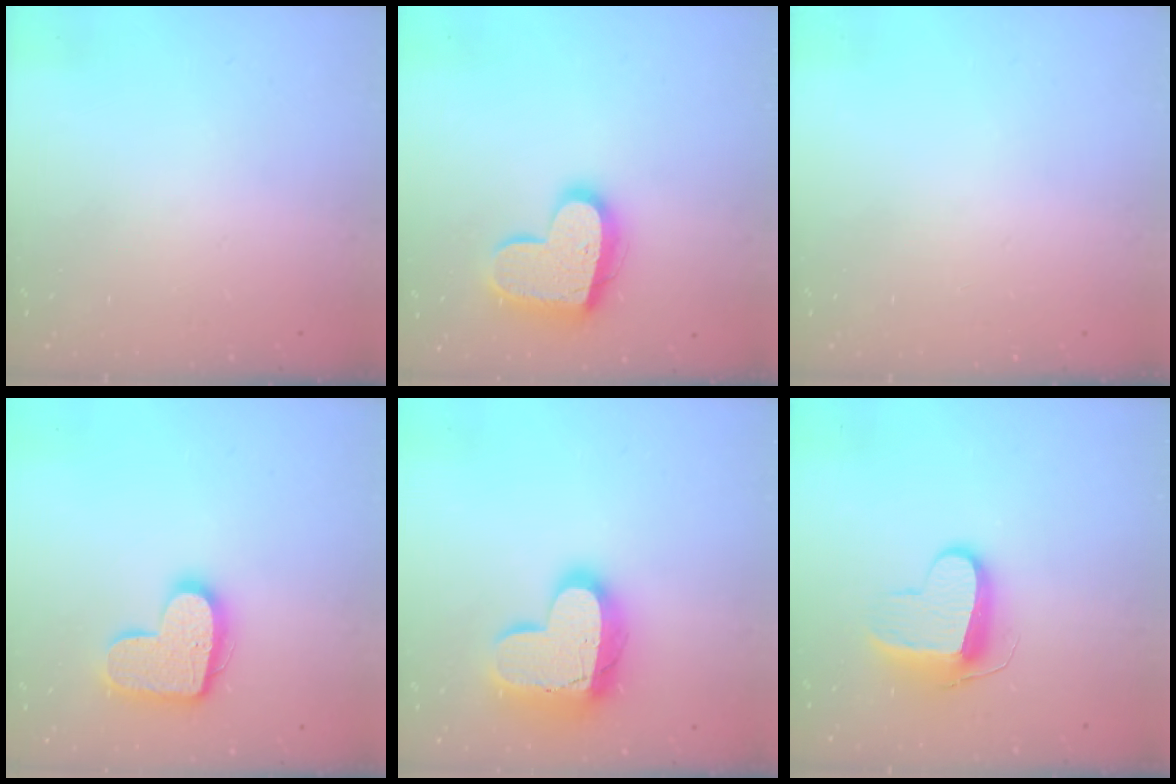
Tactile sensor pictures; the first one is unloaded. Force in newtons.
{"total": 16.3, "press": 16.3, "slide": 1.3}
{"total": 0.0}
{"total": 14.9, "press": 14.9, "slide": 1.0}
{"total": 17.8, "press": 17.8, "slide": 1.5}
{"total": 11.2, "press": 11.2, "slide": 0.8}